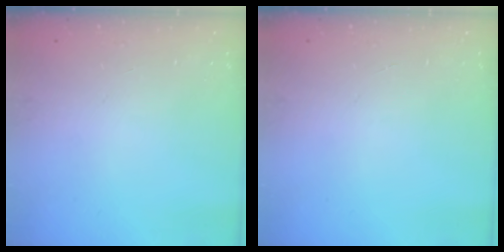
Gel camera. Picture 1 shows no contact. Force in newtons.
{"total": 0.0}